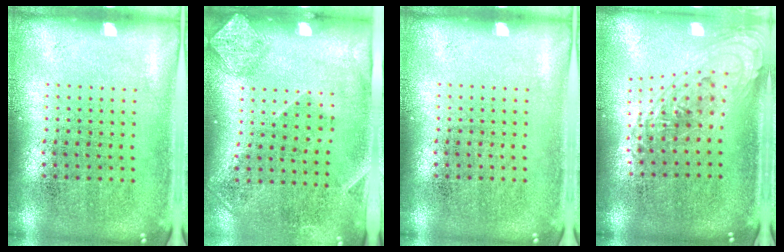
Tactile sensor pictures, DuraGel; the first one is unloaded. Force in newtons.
{"total": 1.7, "press": 1.1, "slide": 1.3}
{"total": 0.0}
{"total": 1.3, "press": 1.2, "slide": 0.5}